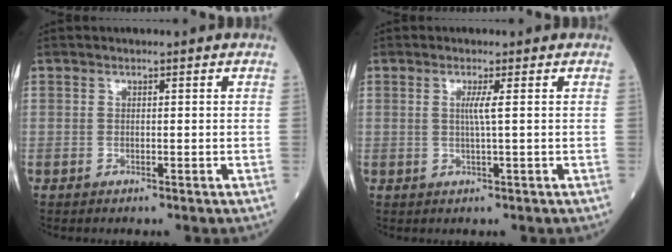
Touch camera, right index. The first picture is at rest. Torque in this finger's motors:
{"motor_torque": [0.03, -0.01, 0.02, 0.05]}